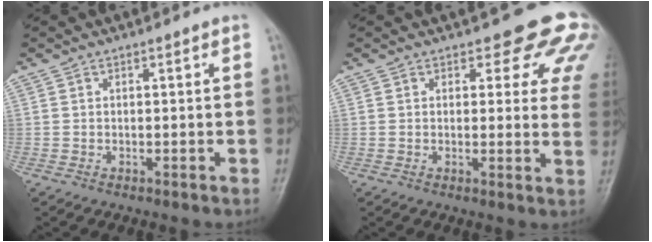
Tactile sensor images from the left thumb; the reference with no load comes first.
{"total": 11.2, "force": [7.9, 4.9, 6.2], "torque": [-0.017, -0.036, 0.068]}